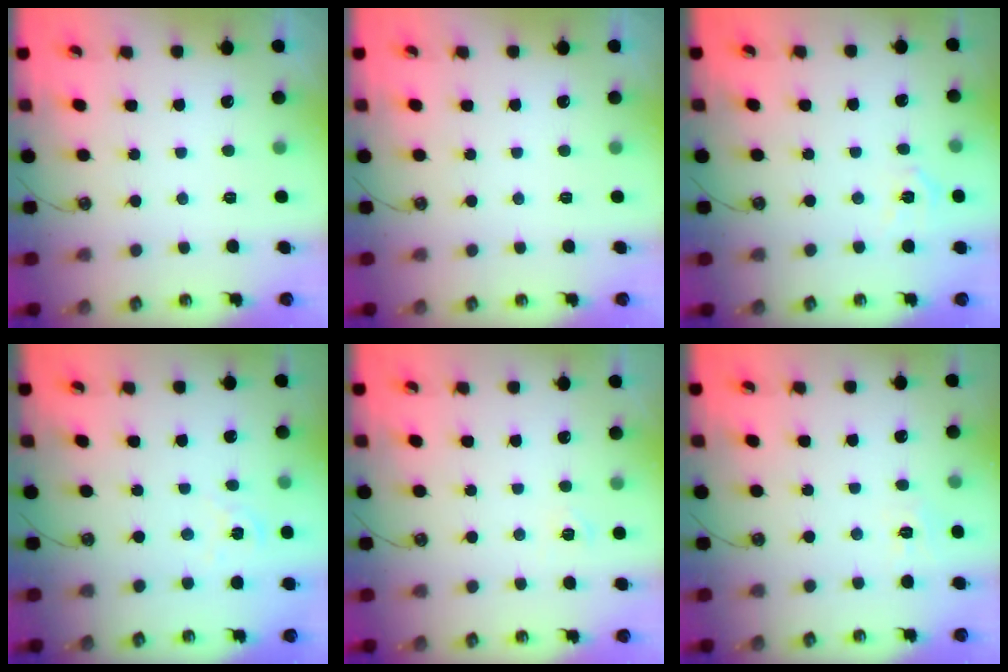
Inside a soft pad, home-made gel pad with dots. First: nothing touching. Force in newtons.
{"total": 0.0}
{"total": 4.4, "press": 4.4, "slide": 0.5}
{"total": 1.8, "press": 1.8, "slide": 0.3}
{"total": 4.1, "press": 4.1, "slide": 0.5}
{"total": 2.9, "press": 2.9, "slide": 0.3}